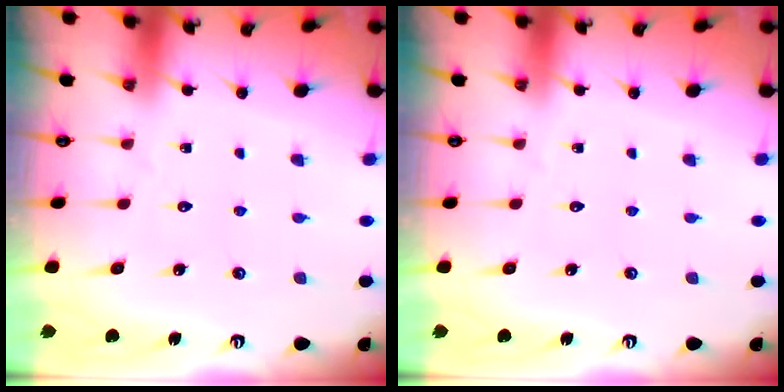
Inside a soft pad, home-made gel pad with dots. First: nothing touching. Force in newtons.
{"total": 0.0}